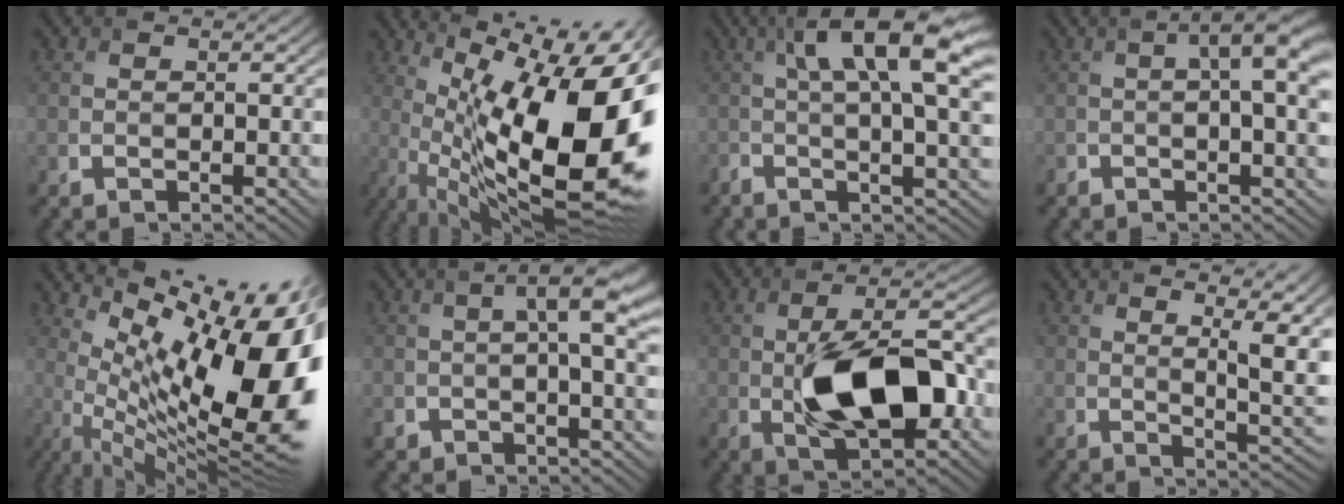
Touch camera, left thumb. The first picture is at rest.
{"total": 19.8, "force": [1.6, 7.3, 18.4], "torque": [-0.269, -0.007, 0.035]}
{"total": 10.6, "force": [2.2, 2.6, 10.1], "torque": [-0.158, 0.012, 0.039]}
{"total": 6.4, "force": [0.7, 1.6, 6.1], "torque": [-0.087, 0.008, 0.011]}
{"total": 17.5, "force": [4.4, 6.4, 15.7], "torque": [-0.243, -0.001, 0.095]}
{"total": 6.1, "force": [1.5, 2.6, 5.3], "torque": [-0.092, -0.004, 0.028]}
{"total": 12.3, "force": [-1.6, 5.6, 10.8], "torque": [-0.192, -0.002, -0.022]}
{"total": 10.3, "force": [4.6, 3.3, 8.6], "torque": [-0.118, 0.014, 0.076]}